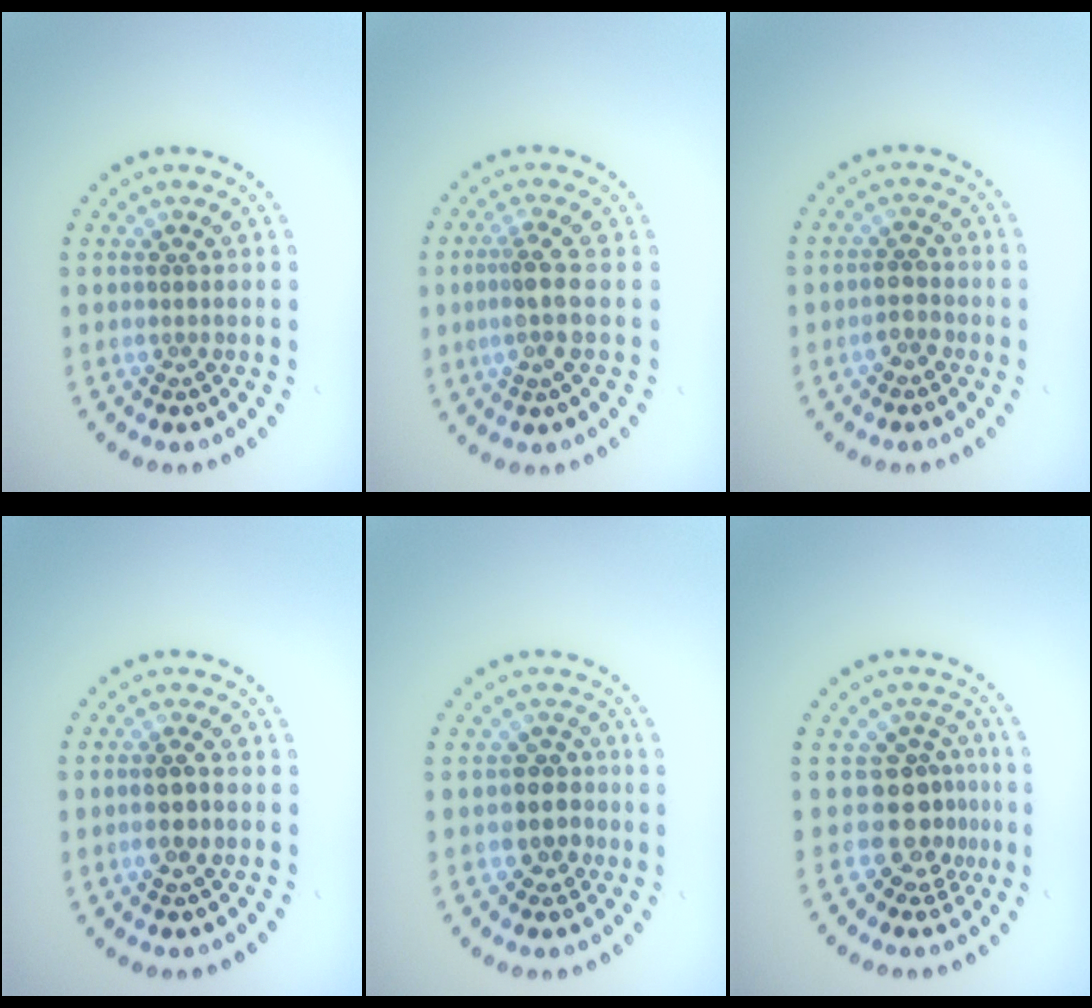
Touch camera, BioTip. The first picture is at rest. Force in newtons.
{"total": 2.5, "press": 1.9, "slide": 1.7}
{"total": 1.8, "press": 1.8, "slide": 0.2}
{"total": 1.7, "press": 1.5, "slide": 0.6}
{"total": 2.5, "press": 2.2, "slide": 1.1}
{"total": 3.6, "press": 2.6, "slide": 2.6}